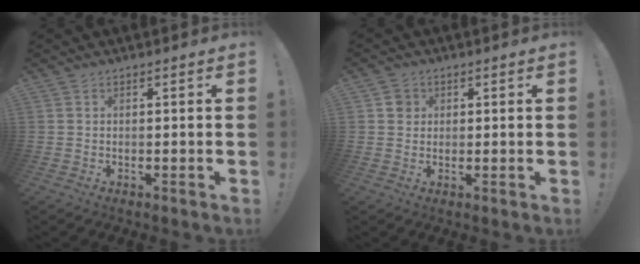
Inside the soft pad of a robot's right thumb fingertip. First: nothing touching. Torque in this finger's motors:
{"motor_torque": [0.46, 0.41, 0.23, -0.02, -0.04]}